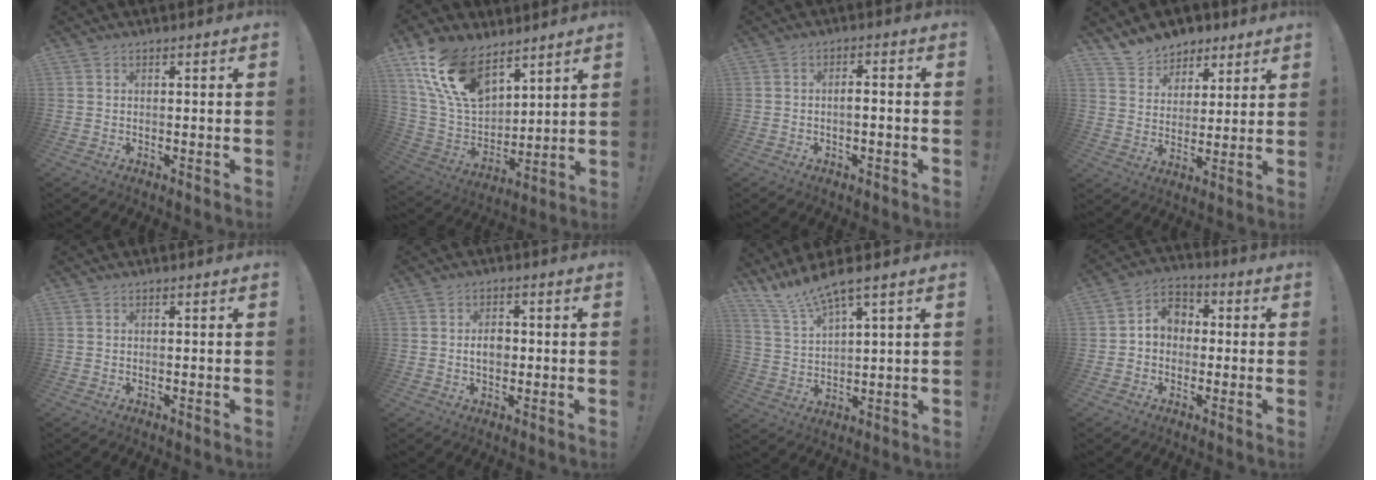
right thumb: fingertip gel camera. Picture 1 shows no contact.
{"total": 18.7, "force": [11.2, 10.6, 10.7], "torque": [-0.226, -0.060, 0.211]}
{"total": 2.8, "force": [-1.1, 0.4, 2.6], "torque": [-0.045, 0.003, -0.020]}
{"total": 9.0, "force": [7.2, 5.4, 0.6], "torque": [-0.021, -0.058, 0.144]}
{"total": 0.0}
{"total": 4.4, "force": [-0.3, 3.1, 3.1], "torque": [-0.046, 0.005, -0.007]}
{"total": 8.7, "force": [7.5, 0.1, 4.4], "torque": [-0.104, -0.044, 0.134]}
{"total": 7.2, "force": [-0.1, 6.4, 3.4], "torque": [-0.052, 0.020, 0.005]}